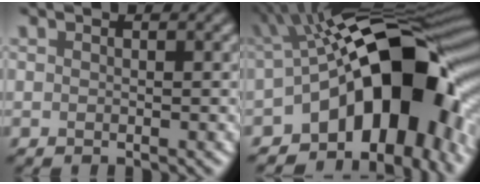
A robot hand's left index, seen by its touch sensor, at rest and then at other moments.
{"total": 16.5, "force": [-4.3, 8.4, 13.5], "torque": [-0.142, 0.020, -0.085]}